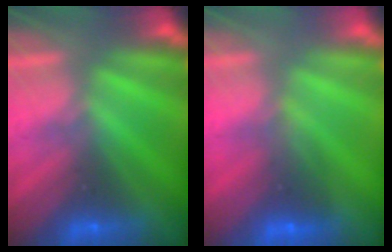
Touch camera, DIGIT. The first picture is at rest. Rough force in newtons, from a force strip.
{"total": 1.6}